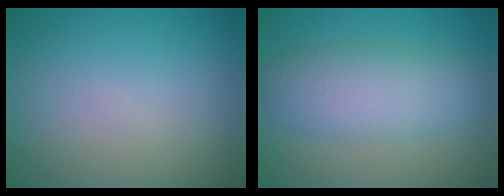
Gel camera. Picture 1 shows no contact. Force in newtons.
{"total": 5.4, "press": 5.4, "slide": 0.0}